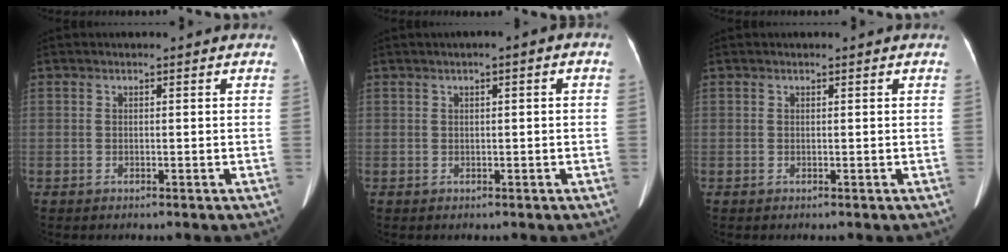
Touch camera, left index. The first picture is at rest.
{"total": 1.9, "force": [0.5, 0.3, 1.8], "torque": [-0.024, 0.010, 0.005]}
{"total": 0.0}